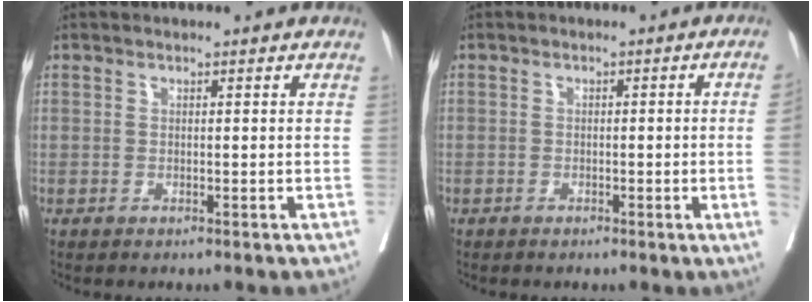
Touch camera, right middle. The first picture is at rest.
{"total": 3.1, "force": [-0.8, -0.6, 2.9], "torque": [-0.039, 0.003, -0.010]}